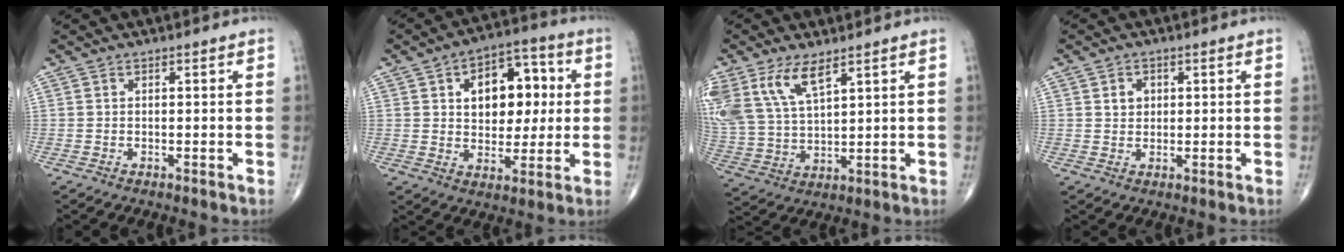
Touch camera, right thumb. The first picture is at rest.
{"total": 14.1, "force": [3.0, 9.1, 10.4], "torque": [-0.102, 0.011, 0.044]}
{"total": 13.0, "force": [7.3, 5.9, 9.0], "torque": [-0.189, -0.017, 0.156]}
{"total": 2.8, "force": [0.8, 2.3, 1.4], "torque": [-0.010, -0.002, 0.014]}